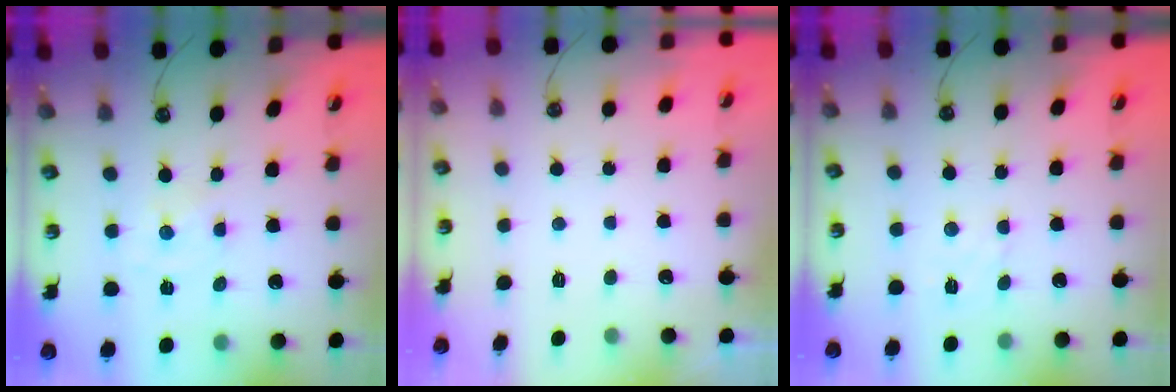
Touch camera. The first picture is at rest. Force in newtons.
{"total": 0.0}
{"total": 2.6, "press": 2.6, "slide": 0.4}